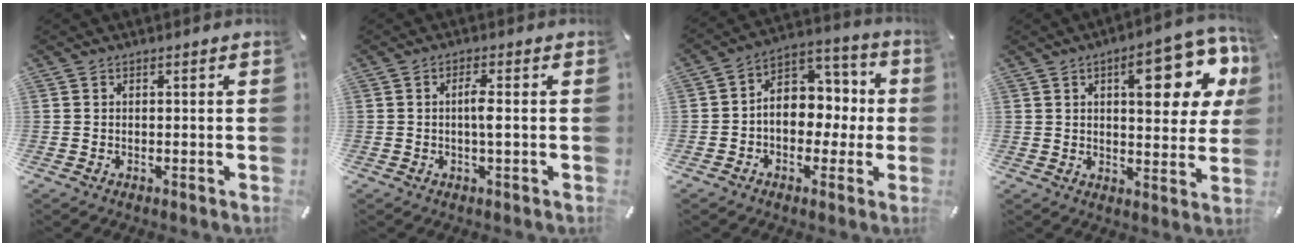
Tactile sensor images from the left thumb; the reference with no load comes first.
{"total": 3.5, "force": [-0.1, 0.5, 3.4], "torque": [-0.065, -0.002, -0.005]}
{"total": 9.8, "force": [-0.9, 8.4, 5.0], "torque": [-0.079, 0.004, -0.013]}
{"total": 18.5, "force": [7.4, 7.4, 15.2], "torque": [-0.194, -0.027, 0.110]}